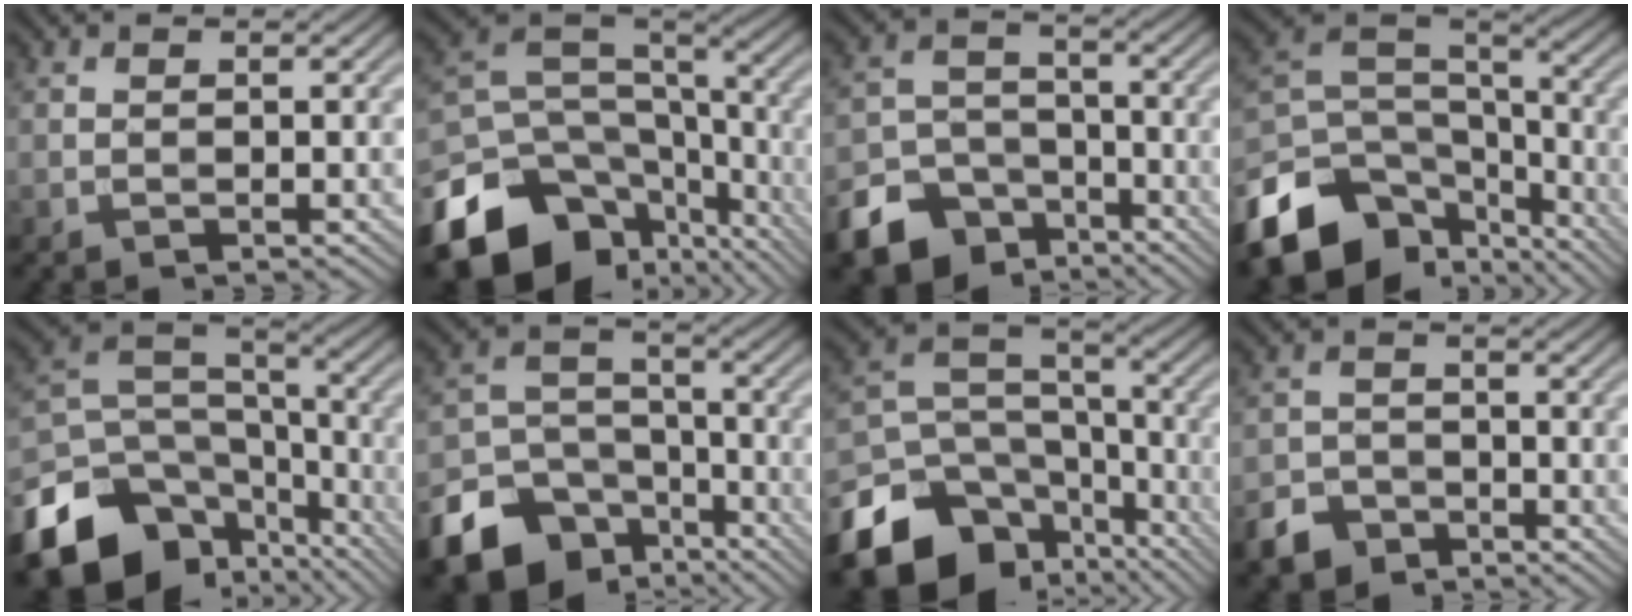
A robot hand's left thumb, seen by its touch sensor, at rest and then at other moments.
{"total": 17.3, "force": [-9.4, 11.8, 8.5], "torque": [-0.218, -0.039, -0.136]}
{"total": 11.1, "force": [-7.1, 7.3, 4.2], "torque": [-0.098, -0.026, -0.127]}
{"total": 15.5, "force": [-9.2, 9.5, 8.0], "torque": [-0.214, -0.032, -0.154]}
{"total": 16.7, "force": [-9.5, 11.2, 8.1], "torque": [-0.216, -0.042, -0.150]}
{"total": 14.0, "force": [-8.6, 9.5, 5.6], "torque": [-0.152, -0.037, -0.143]}
{"total": 15.8, "force": [-9.5, 10.4, 7.2], "torque": [-0.187, -0.034, -0.159]}
{"total": 4.7, "force": [-3.5, 2.8, 1.4], "torque": [-0.030, -0.001, -0.072]}